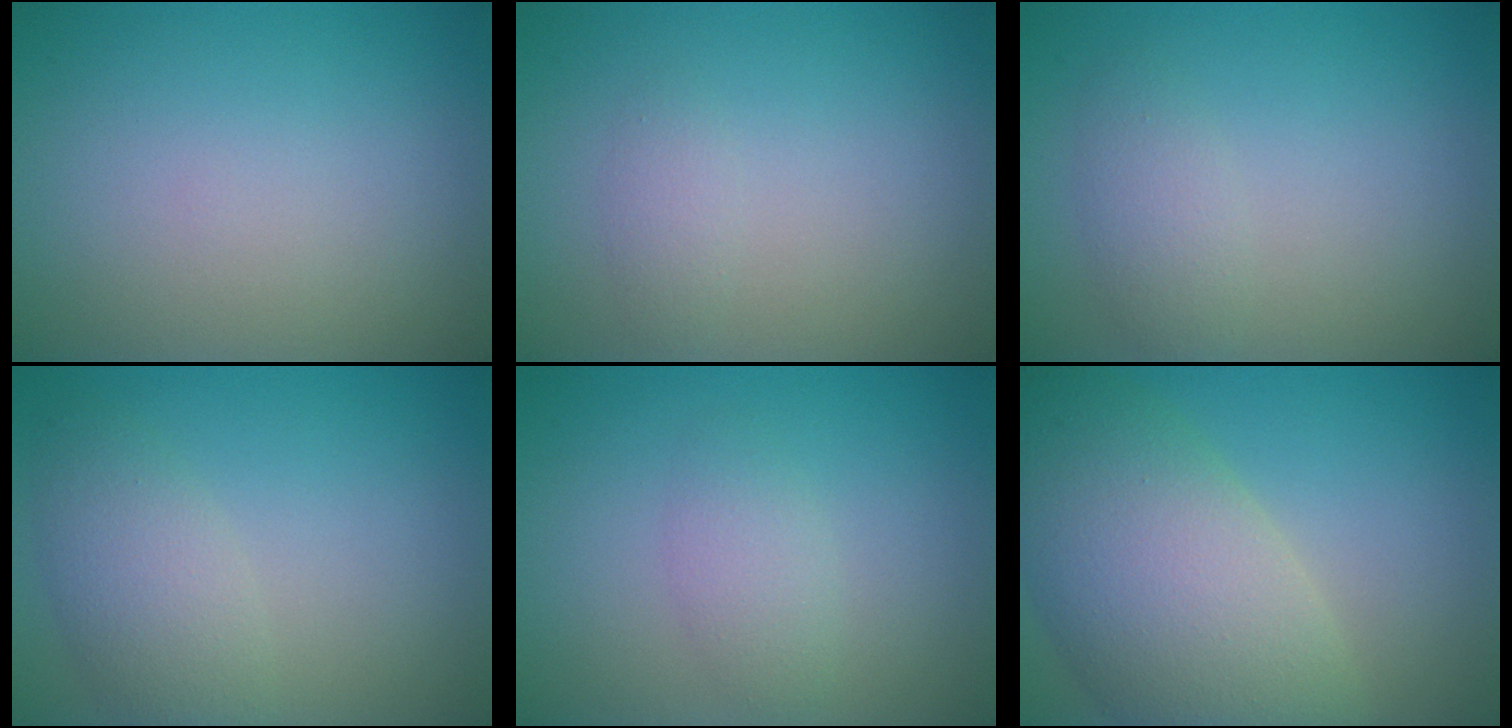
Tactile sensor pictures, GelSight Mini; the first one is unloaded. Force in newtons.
{"total": 1.0, "press": 1.0, "slide": 0.0}
{"total": 1.9, "press": 1.9, "slide": 0.1}
{"total": 3.6, "press": 3.6, "slide": 0.2}
{"total": 1.9, "press": 1.9, "slide": 0.0}
{"total": 10.6, "press": 10.6, "slide": 0.6}